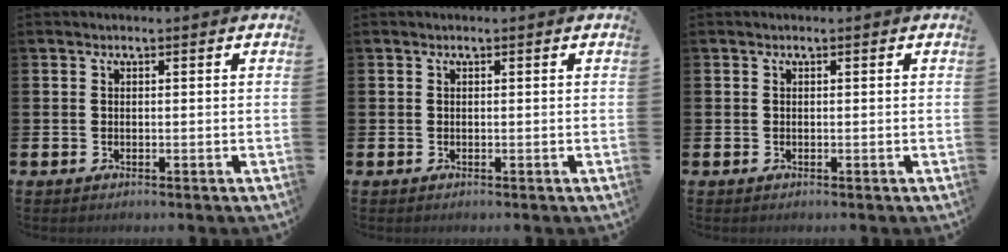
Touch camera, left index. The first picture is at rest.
{"total": 0.0}
{"total": 0.0}